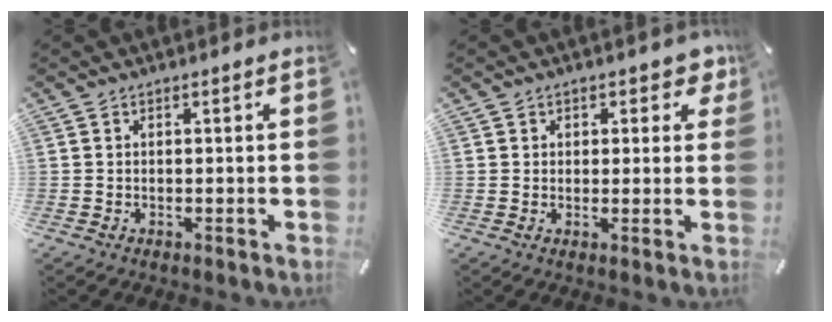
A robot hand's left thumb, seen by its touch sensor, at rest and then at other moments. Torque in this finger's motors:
{"motor_torque": [0.15, -0.22, 0.19, 0.12, 0.00]}